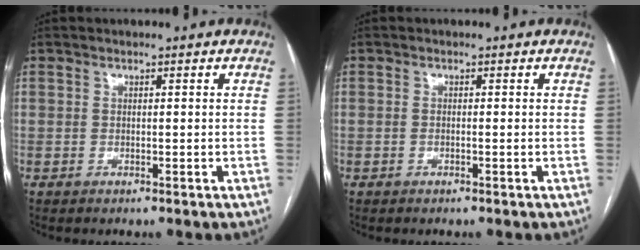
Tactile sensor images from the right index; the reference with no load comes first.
{"total": 0.5, "force": [-0.1, 0.1, 0.5], "torque": [-0.011, -0.002, 0.000]}